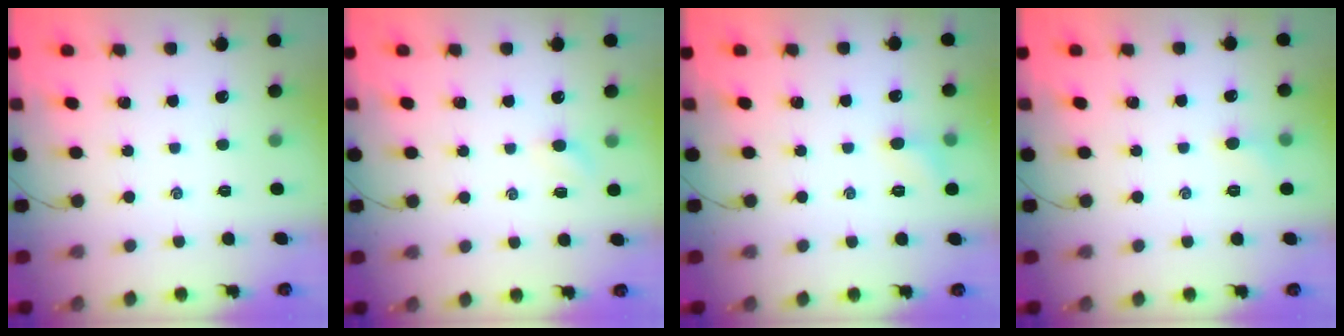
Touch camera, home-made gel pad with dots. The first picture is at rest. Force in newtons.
{"total": 2.8, "press": 2.7, "slide": 0.9}
{"total": 5.5, "press": 5.2, "slide": 1.9}
{"total": 4.8, "press": 4.6, "slide": 1.5}